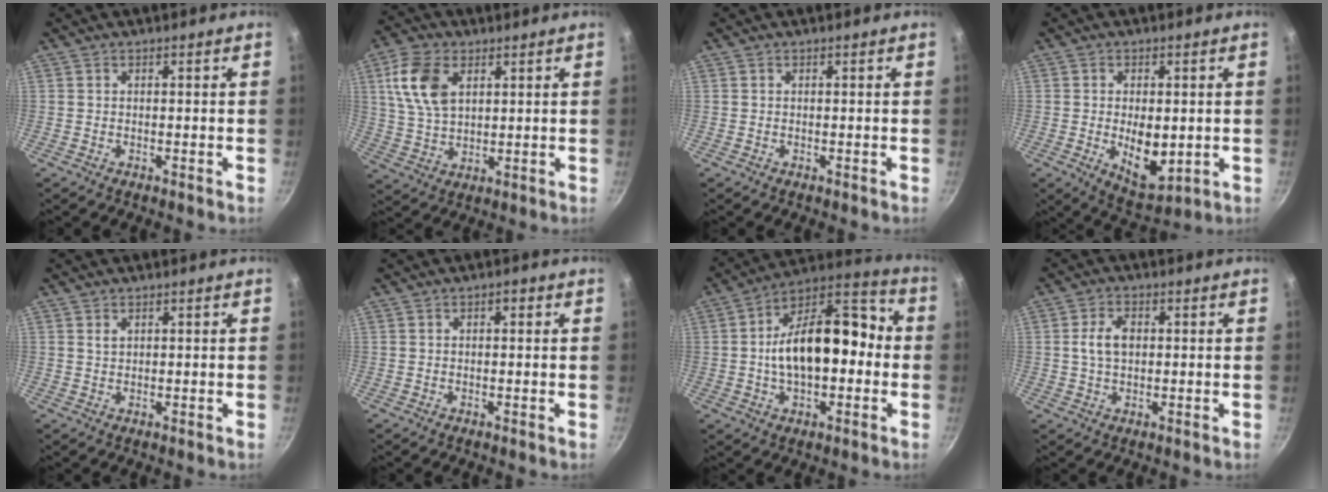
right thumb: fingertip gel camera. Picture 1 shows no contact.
{"total": 11.3, "force": [4.1, 6.9, 7.9], "torque": [-0.145, -0.009, 0.081]}
{"total": 0.0}
{"total": 9.5, "force": [-0.8, 5.3, 7.9], "torque": [-0.107, -0.015, 0.003]}
{"total": 1.1, "force": [0.6, 0.7, 0.6], "torque": [-0.010, -0.001, 0.013]}
{"total": 1.7, "force": [0.6, 0.8, 1.3], "torque": [-0.019, 0.007, 0.009]}
{"total": 19.7, "force": [-0.8, 11.1, 16.3], "torque": [-0.232, 0.058, -0.023]}
{"total": 5.1, "force": [0.6, 3.3, 3.8], "torque": [-0.062, 0.008, 0.008]}